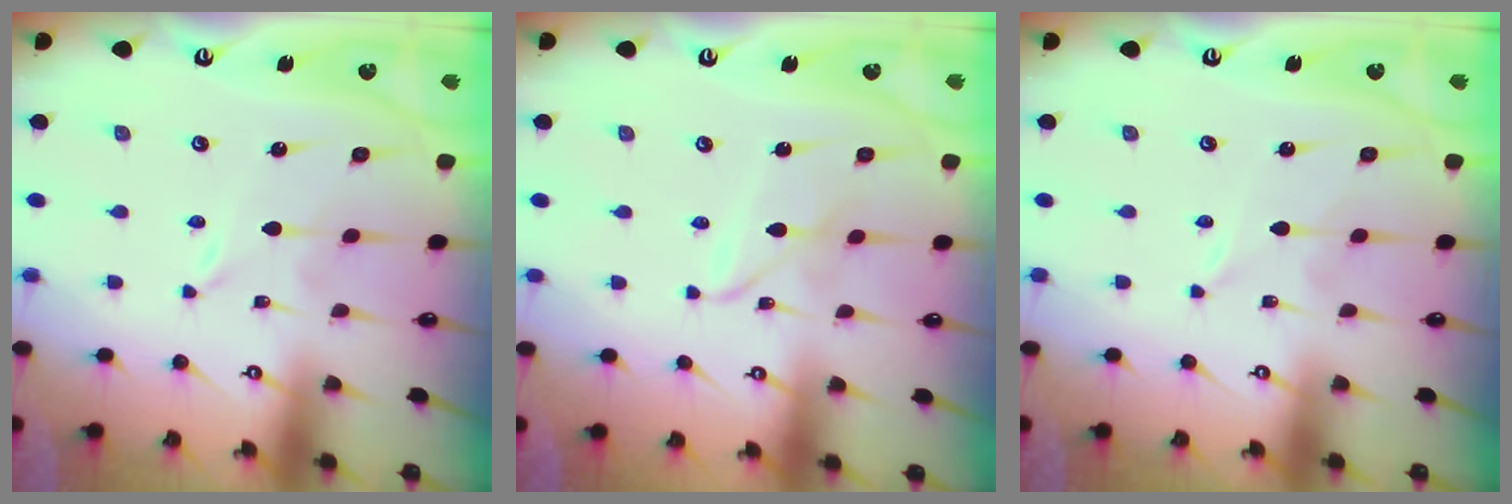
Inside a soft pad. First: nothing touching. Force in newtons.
{"total": 4.3, "press": 4.3, "slide": 0.3}
{"total": 0.8, "press": 0.8, "slide": 0.1}